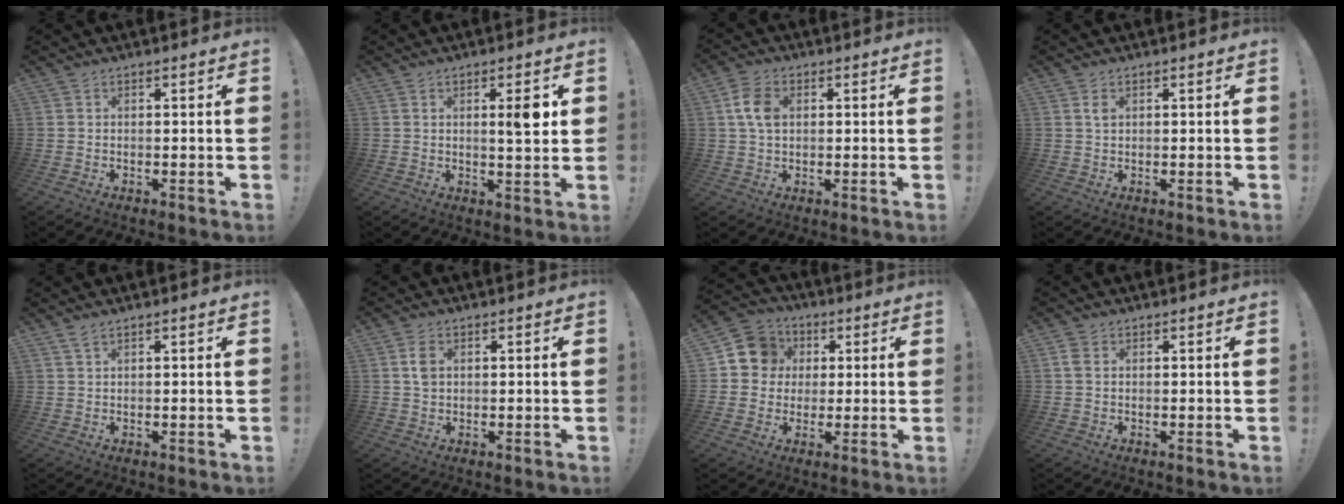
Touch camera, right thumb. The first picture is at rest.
{"total": 5.8, "force": [1.6, 1.1, 5.5], "torque": [-0.084, -0.008, 0.018]}
{"total": 7.6, "force": [1.4, 5.3, 5.3], "torque": [-0.106, 0.008, 0.028]}
{"total": 1.8, "force": [0.8, 1.0, 1.3], "torque": [-0.029, 0.003, 0.014]}
{"total": 1.9, "force": [1.3, 0.5, 1.3], "torque": [-0.034, 0.003, 0.026]}
{"total": 3.9, "force": [0.8, 2.5, 2.9], "torque": [-0.051, 0.005, 0.016]}
{"total": 10.7, "force": [2.1, 10.0, 3.2], "torque": [-0.044, 0.005, 0.047]}
{"total": 2.6, "force": [1.0, 1.8, 1.6], "torque": [-0.034, 0.007, 0.019]}